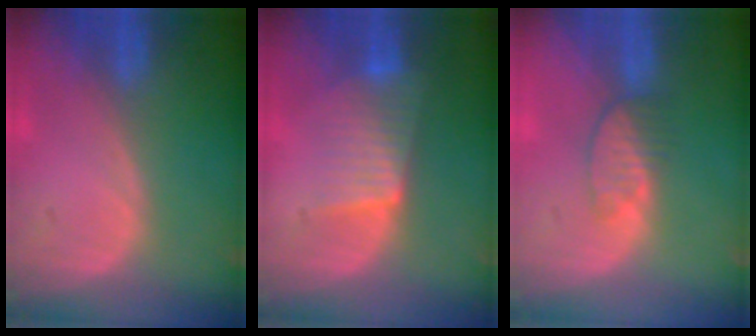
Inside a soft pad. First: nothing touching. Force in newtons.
{"total": 6.3, "press": 6.0, "slide": 2.0}
{"total": 3.7, "press": 3.3, "slide": 1.6}